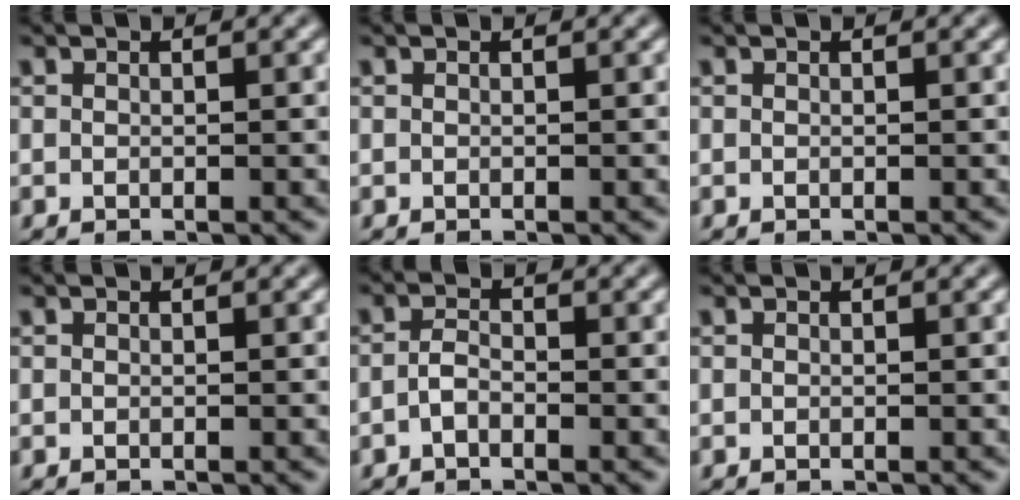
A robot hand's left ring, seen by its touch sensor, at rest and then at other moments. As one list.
[{"total": 0.0}, {"total": 0.0}, {"total": 0.0}, {"total": 1.4, "force": [-0.7, 0.7, 1.0], "torque": [-0.022, 0.003, -0.019]}, {"total": 0.0}]